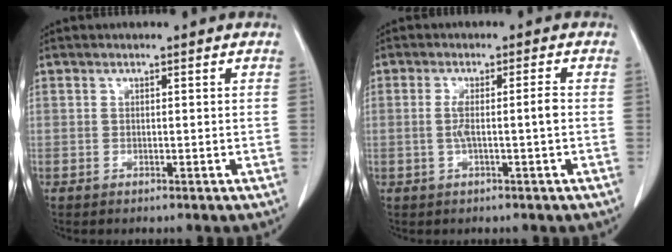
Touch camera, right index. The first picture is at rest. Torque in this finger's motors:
{"motor_torque": [0.34, -0.13, 0.05, 0.06]}